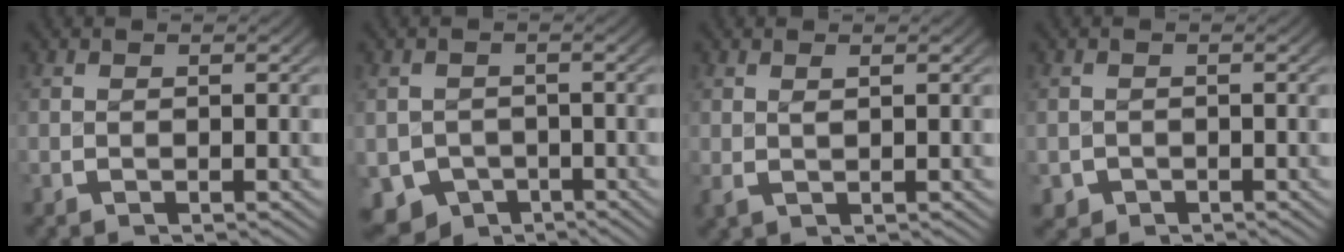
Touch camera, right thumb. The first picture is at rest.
{"total": 8.2, "force": [-5.0, 6.1, 2.6], "torque": [-0.058, -0.048, -0.070]}
{"total": 0.9, "force": [0.5, 0.4, 0.7], "torque": [-0.015, -0.004, 0.014]}
{"total": 2.1, "force": [-1.2, 1.8, 0.0], "torque": [-0.008, -0.016, -0.012]}